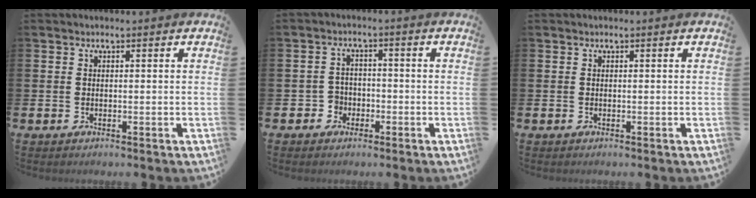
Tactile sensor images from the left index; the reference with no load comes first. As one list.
[{"total": 2.8, "force": [-1.6, 2.3, 0.2], "torque": [-0.017, 0.007, -0.037]}, {"total": 0.0}]